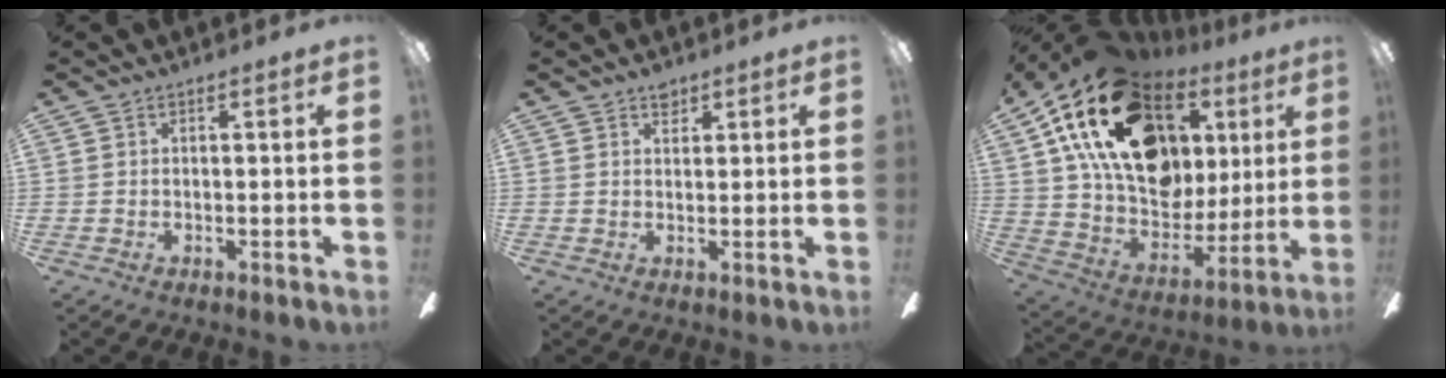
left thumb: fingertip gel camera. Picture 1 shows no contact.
{"total": 2.4, "force": [1.8, 1.4, 0.8], "torque": [-0.003, -0.006, 0.031]}
{"total": 26.8, "force": [12.3, 16.9, 16.7], "torque": [-0.313, -0.047, 0.230]}